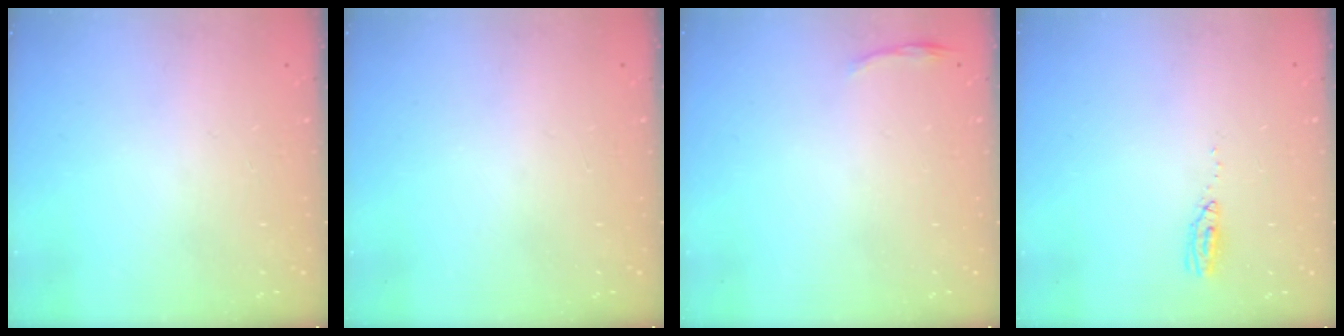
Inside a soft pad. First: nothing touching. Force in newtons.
{"total": 1.0, "press": 0.0, "slide": 1.0}
{"total": 3.6, "press": 3.5, "slide": 0.7}
{"total": 9.3, "press": 5.1, "slide": 7.7}